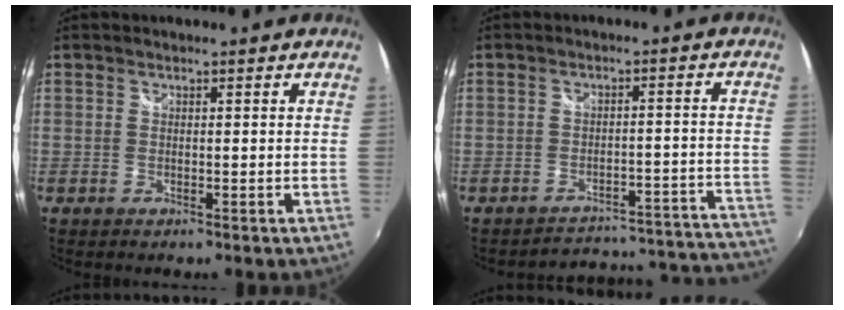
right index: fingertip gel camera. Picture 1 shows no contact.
{"total": 19.3, "force": [-18.1, 4.9, 4.4], "torque": [-0.038, 0.024, -0.216]}